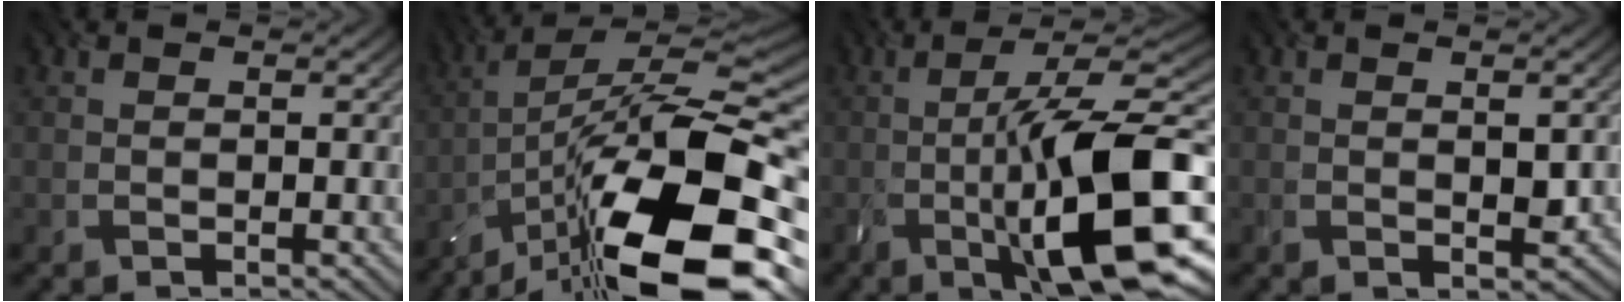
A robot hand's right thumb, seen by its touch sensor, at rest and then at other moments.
{"total": 20.2, "force": [-10.8, 6.6, 15.8], "torque": [-0.257, 0.002, -0.184]}
{"total": 16.8, "force": [-4.1, 4.2, 15.7], "torque": [-0.245, 0.004, -0.070]}
{"total": 1.8, "force": [0.0, 0.8, 1.6], "torque": [-0.029, -0.006, 0.003]}